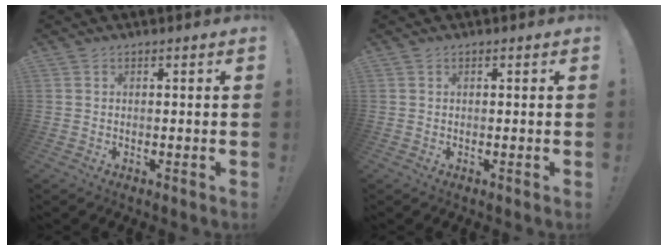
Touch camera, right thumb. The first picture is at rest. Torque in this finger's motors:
{"motor_torque": [-0.05, -0.71, 0.03, 0.08, 0.00]}